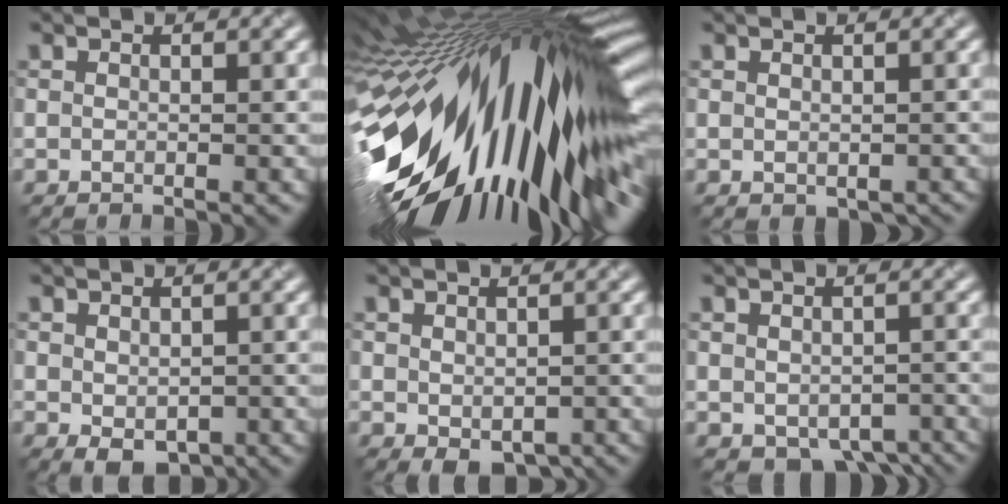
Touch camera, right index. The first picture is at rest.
{"total": 20.0, "force": [-3.2, 7.1, 18.4], "torque": [-0.314, -0.022, -0.075]}
{"total": 0.9, "force": [0.0, 0.7, 0.6], "torque": [-0.010, -0.006, 0.007]}
{"total": 2.4, "force": [-0.5, 1.5, 1.8], "torque": [-0.027, -0.011, 0.001]}
{"total": 2.5, "force": [-0.5, 1.6, 1.8], "torque": [-0.025, -0.014, 0.004]}
{"total": 4.5, "force": [-2.1, 2.9, 2.7], "torque": [-0.030, -0.020, -0.017]}